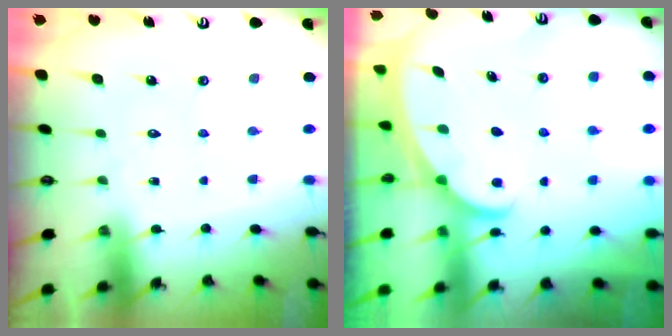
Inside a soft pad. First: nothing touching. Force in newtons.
{"total": 2.4, "press": 2.4, "slide": 0.3}